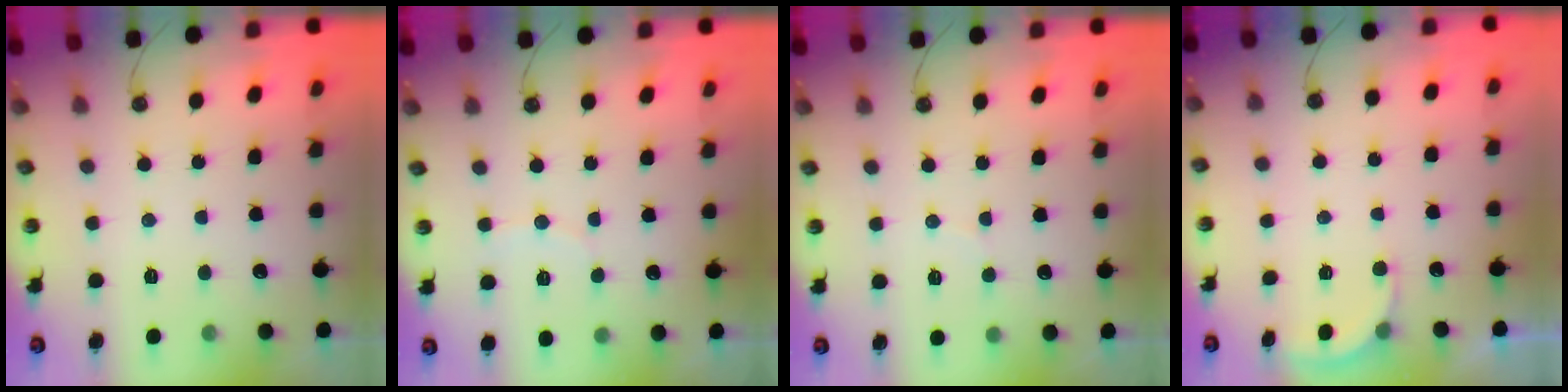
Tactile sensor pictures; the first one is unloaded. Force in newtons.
{"total": 4.5, "press": 4.4, "slide": 0.9}
{"total": 3.7, "press": 3.6, "slide": 0.3}
{"total": 2.6, "press": 2.3, "slide": 1.1}